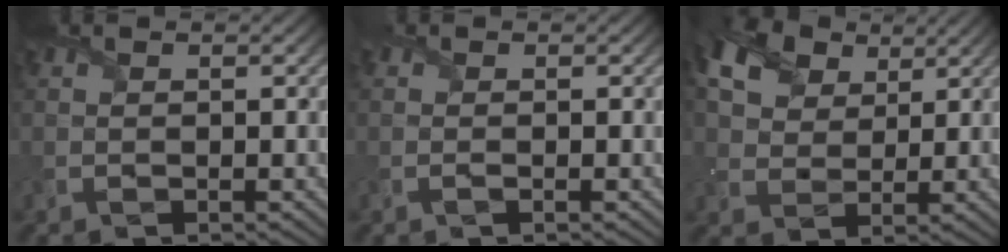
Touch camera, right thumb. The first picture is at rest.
{"total": 0.7, "force": [-0.3, 0.4, 0.5], "torque": [-0.010, -0.001, -0.006]}
{"total": 9.4, "force": [5.1, 6.2, 4.8], "torque": [-0.124, 0.018, 0.083]}